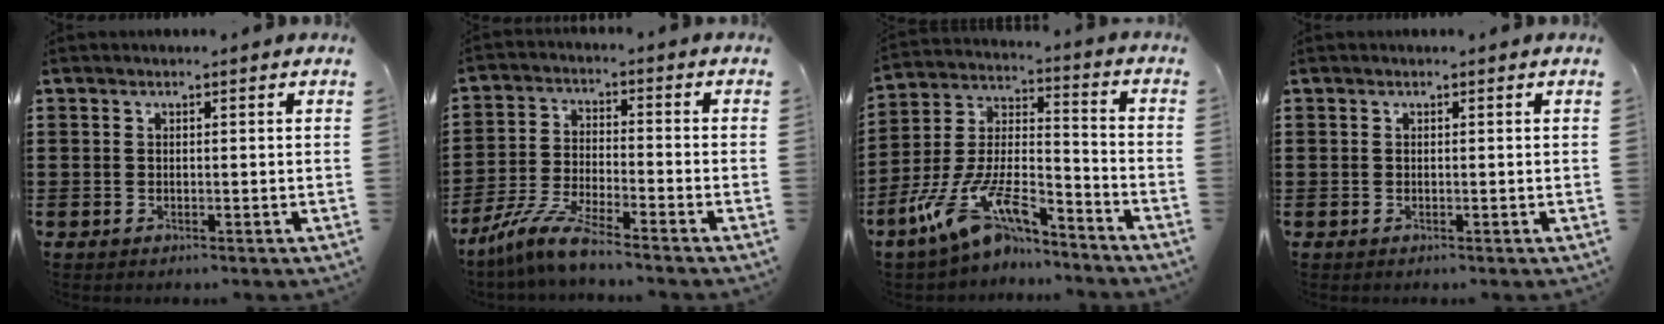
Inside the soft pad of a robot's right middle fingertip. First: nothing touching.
{"total": 6.9, "force": [-6.0, 0.2, 3.4], "torque": [-0.087, -0.011, -0.121]}
{"total": 12.9, "force": [-9.9, 3.2, 7.7], "torque": [-0.166, 0.008, -0.194]}
{"total": 0.0}